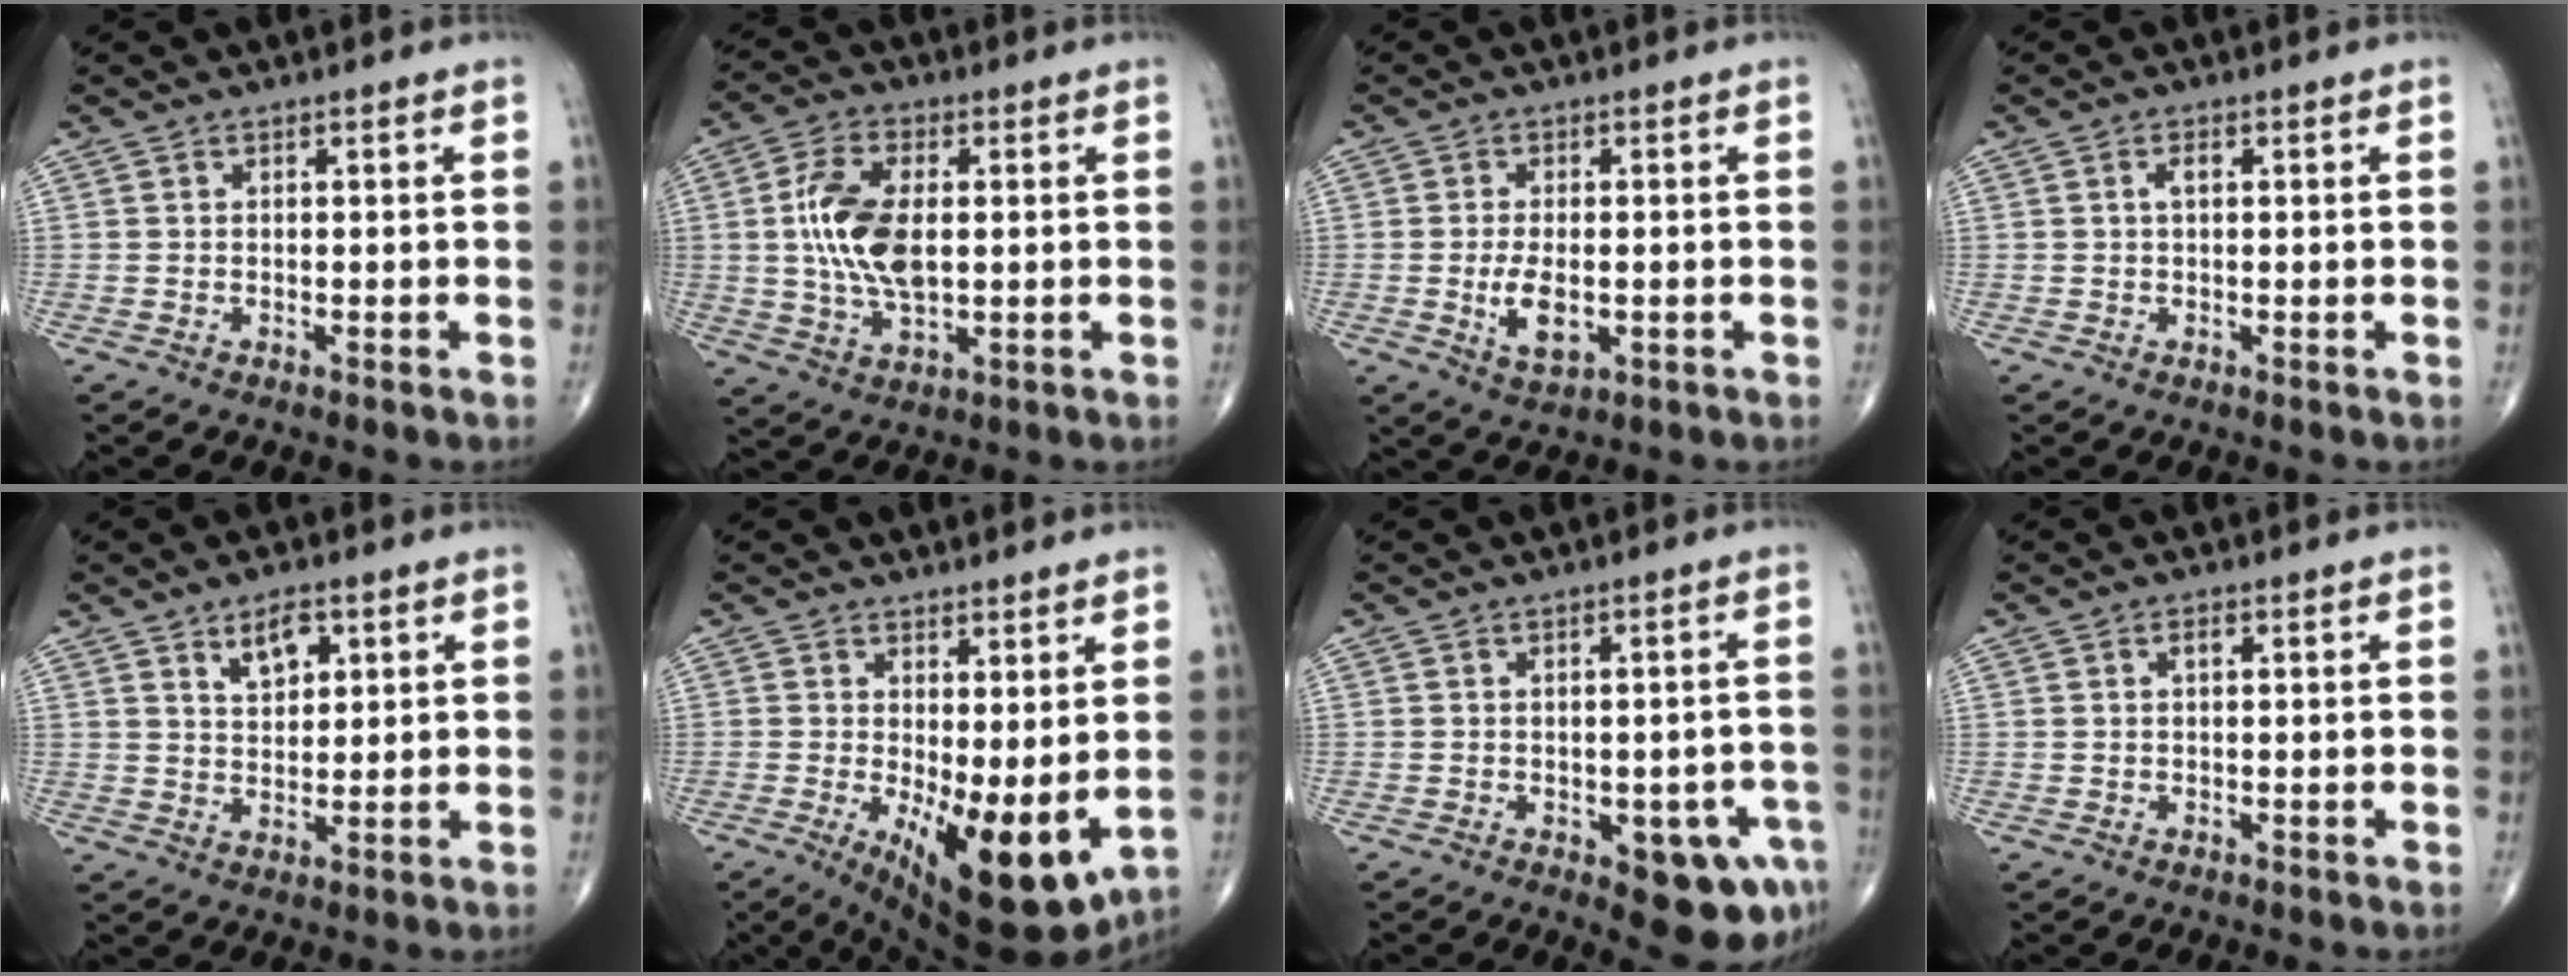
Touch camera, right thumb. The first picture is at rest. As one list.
[{"total": 11.8, "force": [0.9, 6.1, 10.1], "torque": [-0.199, 0.001, 0.020]}, {"total": 5.8, "force": [-1.0, 2.9, 4.9], "torque": [-0.087, -0.009, -0.013]}, {"total": 1.4, "force": [0.3, 0.6, 1.2], "torque": [-0.023, 0.004, 0.004]}, {"total": 5.3, "force": [2.8, 2.9, 3.5], "torque": [-0.042, -0.018, 0.048]}, {"total": 13.2, "force": [-1.1, 5.1, 12.1], "torque": [-0.178, -0.031, 0.002]}, {"total": 9.3, "force": [-3.8, 4.1, 7.5], "torque": [-0.057, 0.009, -0.040]}, {"total": 1.1, "force": [0.4, 0.5, 0.9], "torque": [-0.012, 0.004, 0.005]}]